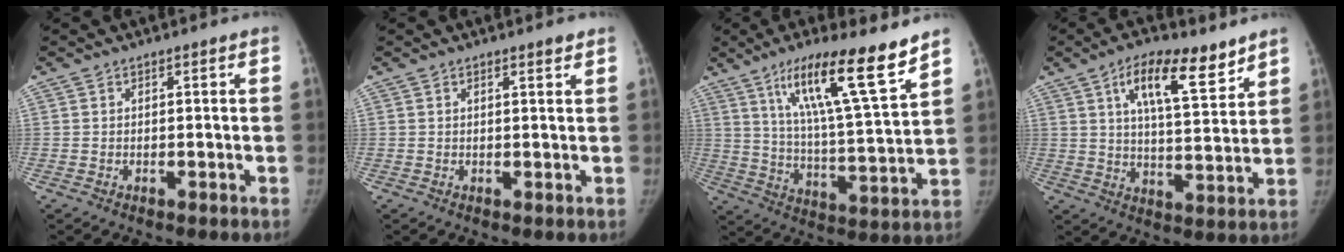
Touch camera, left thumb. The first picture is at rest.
{"total": 1.4, "force": [1.0, 0.1, 0.9], "torque": [-0.011, -0.007, 0.016]}
{"total": 18.5, "force": [11.7, 2.1, 14.1], "torque": [-0.218, -0.059, 0.199]}
{"total": 13.4, "force": [7.9, 4.8, 9.8], "torque": [-0.135, -0.036, 0.130]}